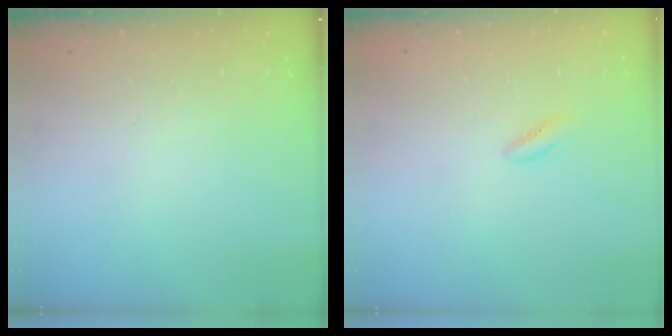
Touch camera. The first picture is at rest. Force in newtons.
{"total": 2.6, "press": 2.5, "slide": 0.6}